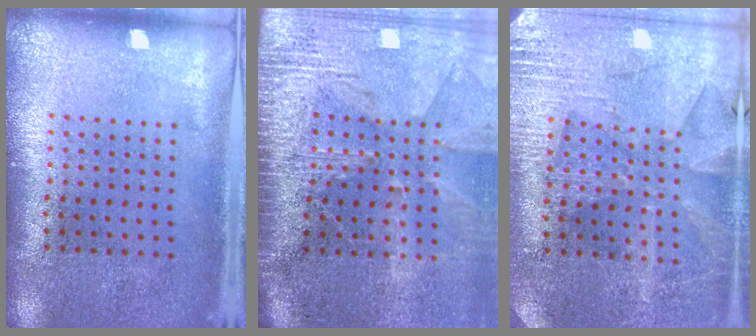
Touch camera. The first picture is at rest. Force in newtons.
{"total": 3.8, "press": 3.3, "slide": 1.9}
{"total": 2.9, "press": 2.8, "slide": 0.5}